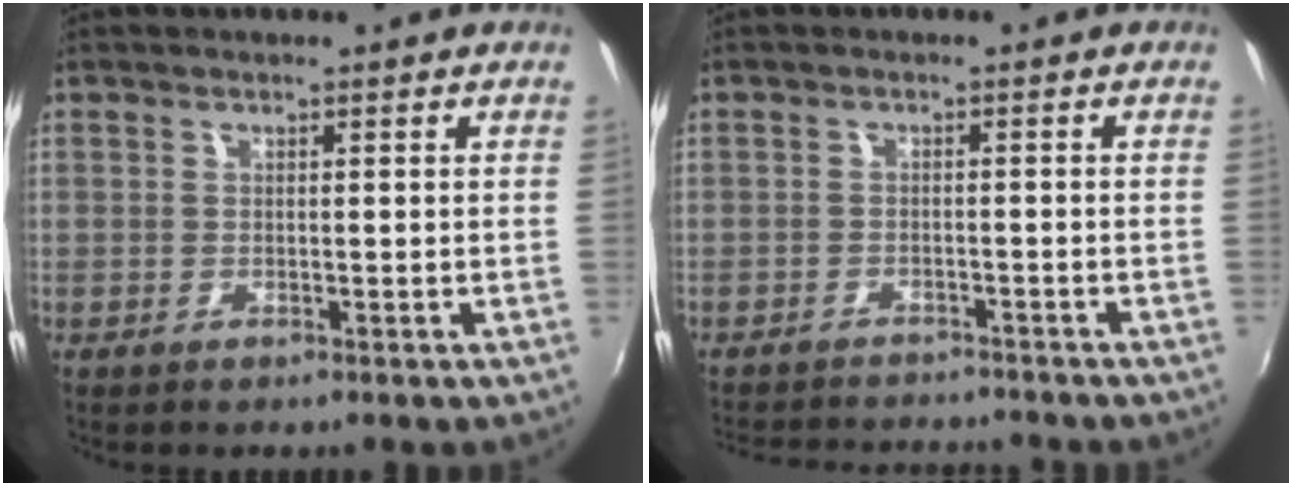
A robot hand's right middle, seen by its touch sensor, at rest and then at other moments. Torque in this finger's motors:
{"motor_torque": [0.14, -0.34, 0.05, 0.01]}